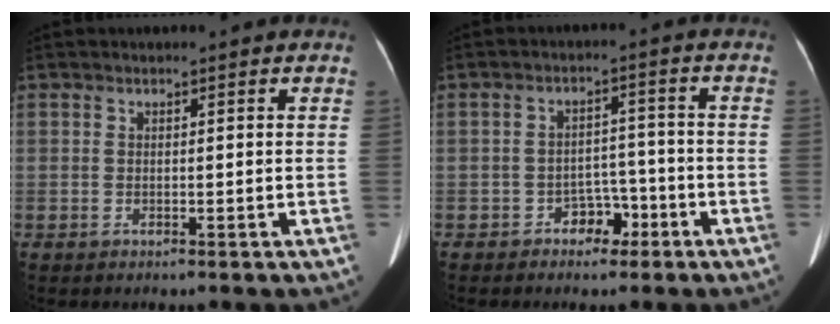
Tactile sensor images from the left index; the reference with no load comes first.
{"total": 3.8, "force": [-2.4, 2.5, 1.6], "torque": [-0.021, 0.015, -0.036]}